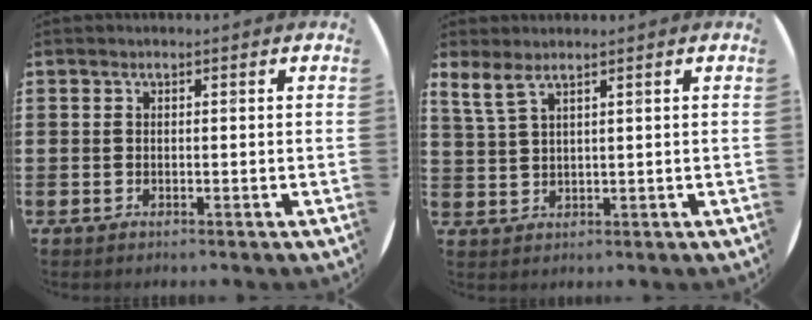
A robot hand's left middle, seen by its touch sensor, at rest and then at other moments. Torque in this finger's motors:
{"motor_torque": [0.10, -0.17, 0.21, 0.07]}